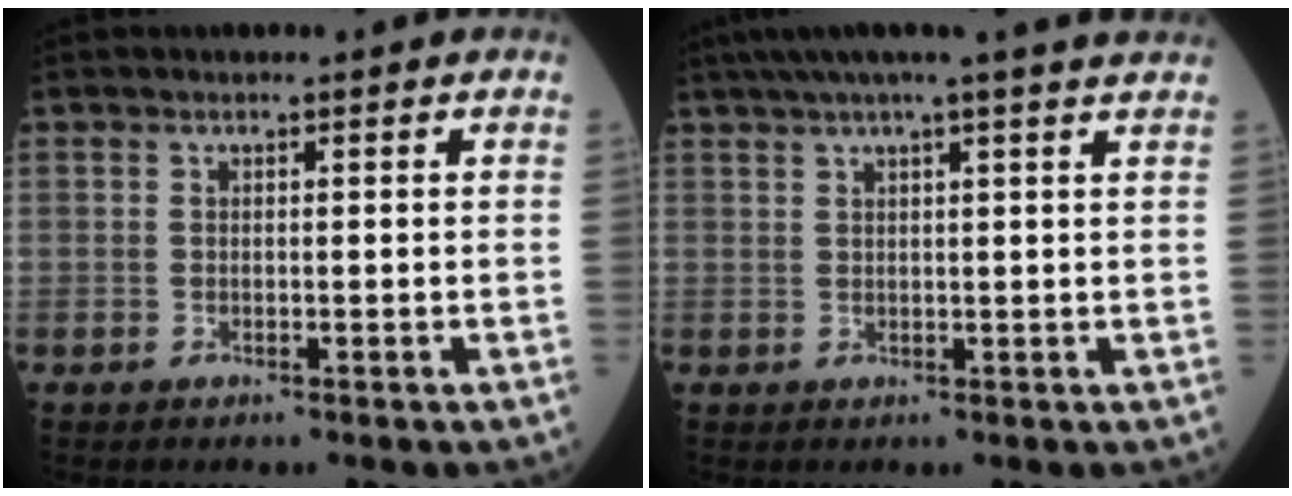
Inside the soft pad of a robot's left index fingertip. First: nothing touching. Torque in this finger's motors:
{"motor_torque": [0.26, -0.48, 0.19, 0.10]}